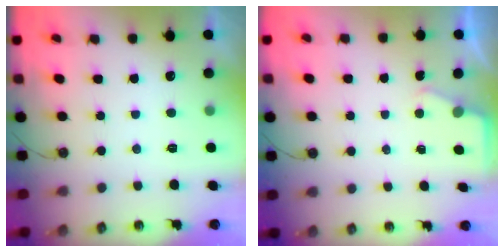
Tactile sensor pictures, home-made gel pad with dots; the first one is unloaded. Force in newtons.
{"total": 2.3, "press": 2.3, "slide": 0.4}